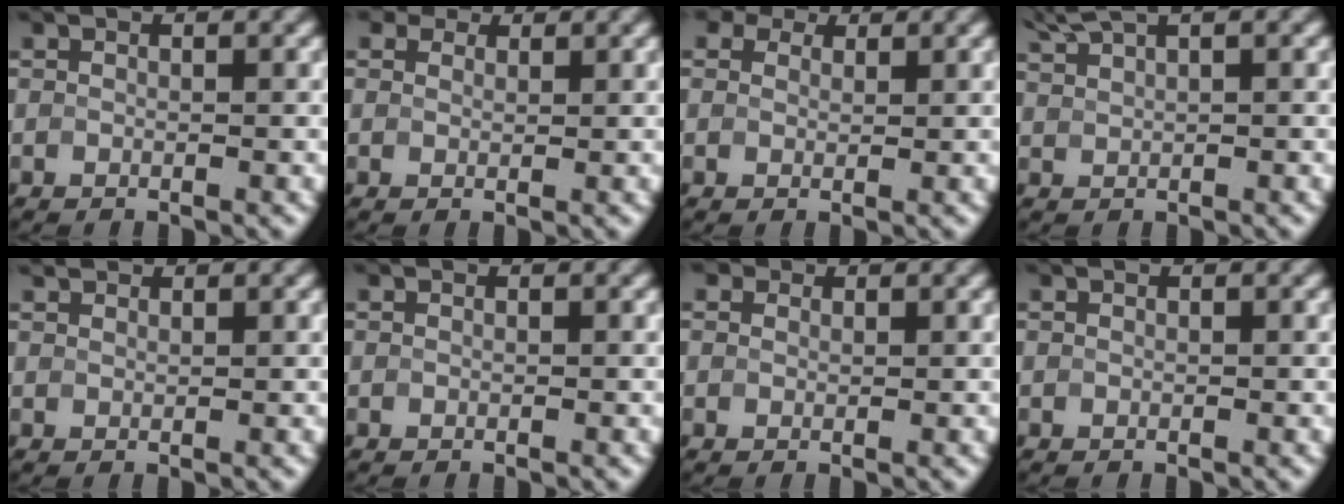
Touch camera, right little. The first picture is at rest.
{"total": 2.3, "force": [1.7, 1.4, 1.0], "torque": [-0.022, 0.015, 0.002]}
{"total": 3.5, "force": [2.2, 2.2, 1.6], "torque": [-0.034, 0.020, 0.009]}
{"total": 3.0, "force": [2.7, 0.1, 1.3], "torque": [-0.034, 0.020, 0.059]}
{"total": 0.9, "force": [0.8, 0.1, 0.1], "torque": [-0.008, 0.004, 0.011]}
{"total": 0.0}
{"total": 1.3, "force": [0.9, 0.9, 0.5], "torque": [-0.005, 0.007, -0.005]}
{"total": 0.0}